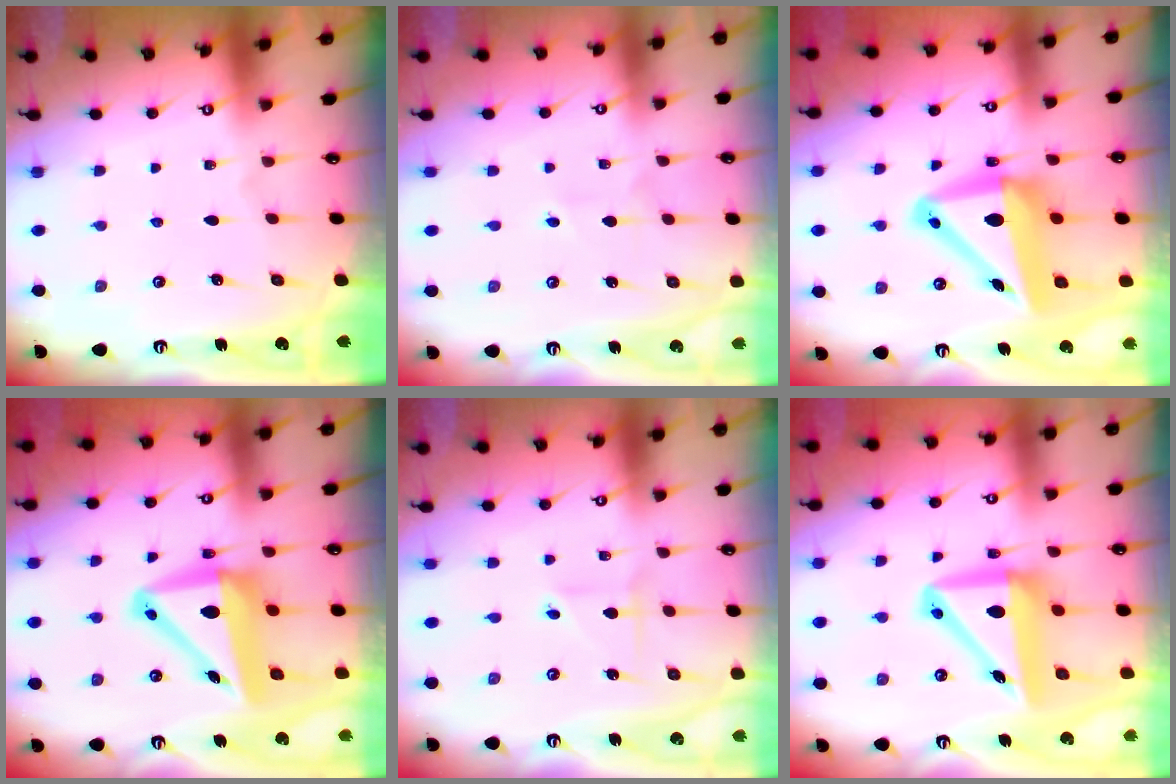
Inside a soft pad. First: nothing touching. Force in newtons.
{"total": 2.1, "press": 2.1, "slide": 0.2}
{"total": 14.0, "press": 13.6, "slide": 3.3}
{"total": 12.5, "press": 12.3, "slide": 2.5}
{"total": 1.8, "press": 1.8, "slide": 0.2}
{"total": 12.2, "press": 11.9, "slide": 2.4}